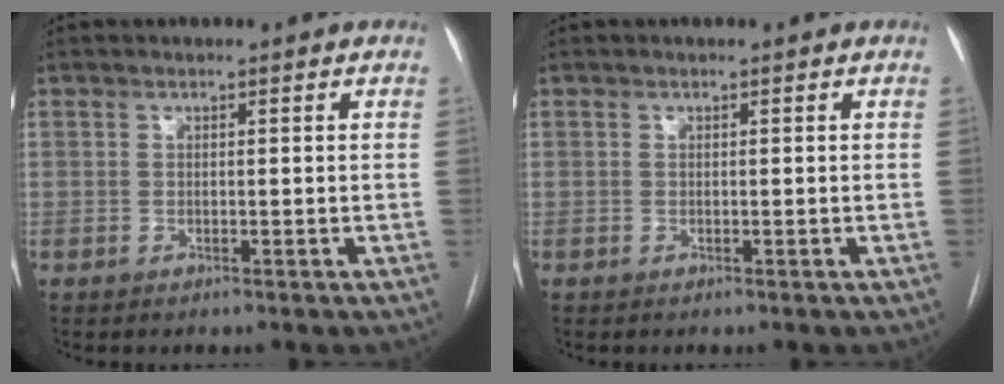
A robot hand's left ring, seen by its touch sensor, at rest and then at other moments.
{"total": 0.0}